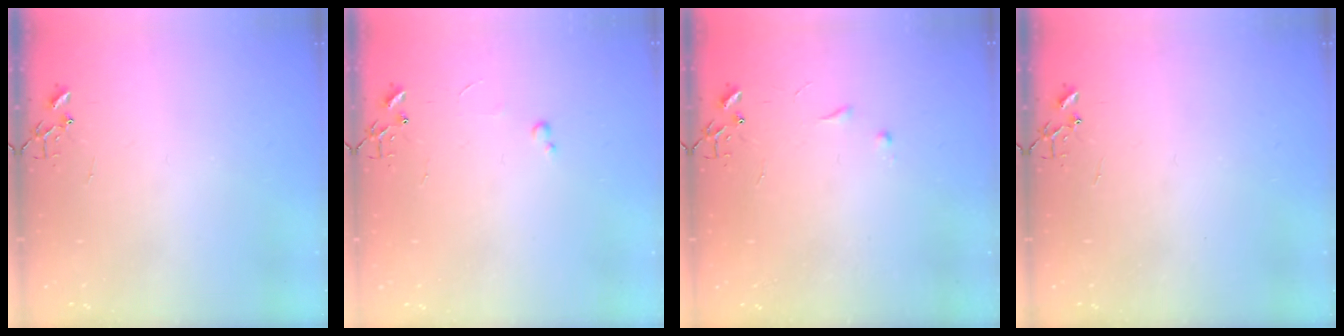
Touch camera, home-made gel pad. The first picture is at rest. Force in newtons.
{"total": 2.4, "press": 2.3, "slide": 0.4}
{"total": 5.3, "press": 5.2, "slide": 0.7}
{"total": 0.0}